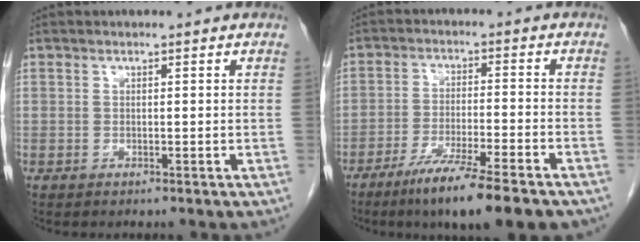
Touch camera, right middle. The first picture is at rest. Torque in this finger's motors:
{"motor_torque": [1.13, -1.01, 0.20, 0.12]}